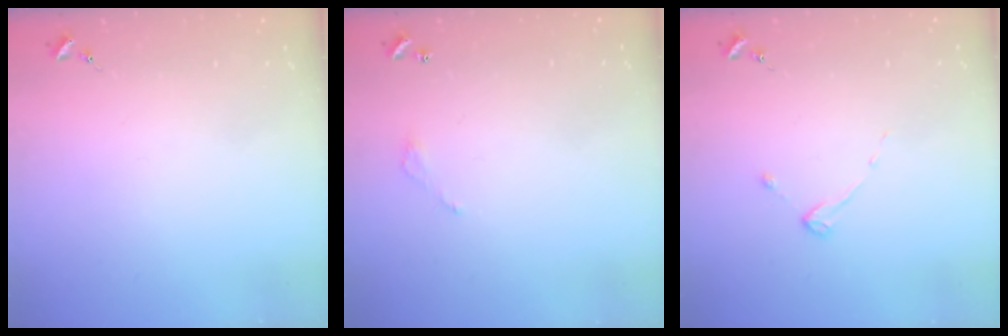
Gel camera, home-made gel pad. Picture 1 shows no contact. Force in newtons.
{"total": 3.1, "press": 3.0, "slide": 0.3}
{"total": 2.6, "press": 2.5, "slide": 0.4}